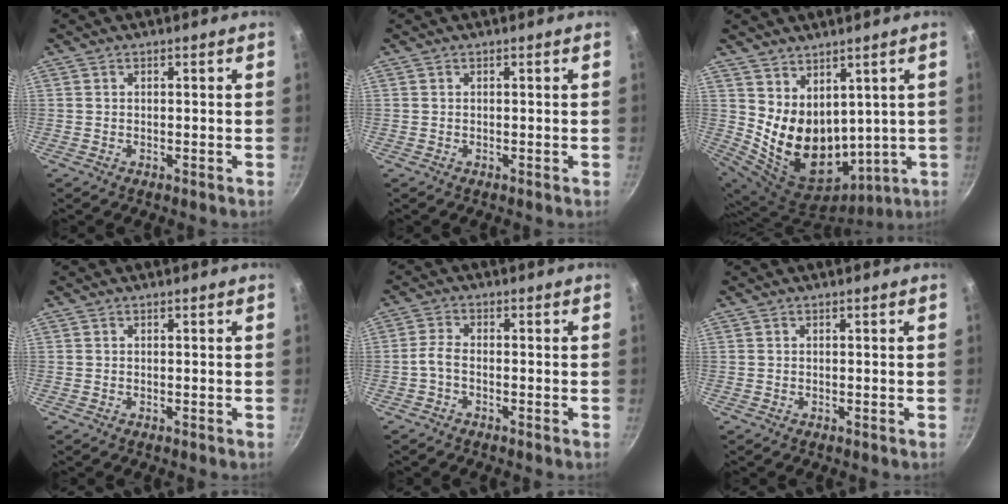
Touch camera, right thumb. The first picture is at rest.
{"total": 0.0}
{"total": 14.9, "force": [3.8, 10.8, 9.5], "torque": [-0.144, -0.047, 0.101]}
{"total": 0.0}
{"total": 2.6, "force": [-1.3, 1.1, 2.0], "torque": [-0.051, 0.016, -0.035]}
{"total": 0.0}